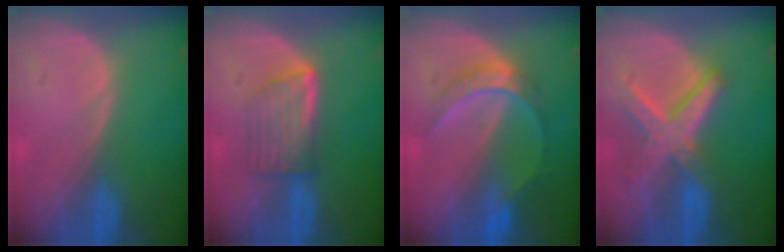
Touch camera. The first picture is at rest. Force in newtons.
{"total": 5.8, "press": 5.4, "slide": 2.0}
{"total": 6.3, "press": 5.4, "slide": 3.2}
{"total": 8.2, "press": 7.0, "slide": 4.2}